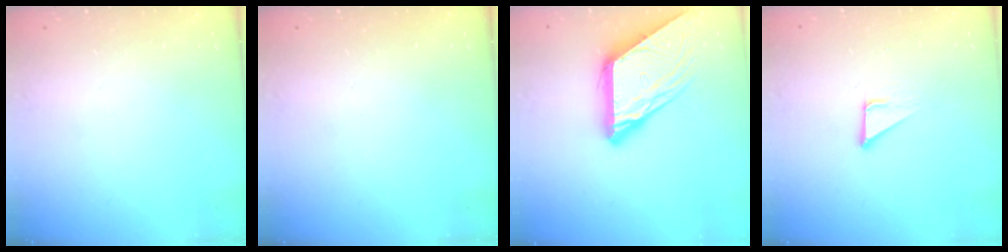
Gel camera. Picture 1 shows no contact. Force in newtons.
{"total": 0.0}
{"total": 13.1, "press": 13.1, "slide": 1.3}
{"total": 2.1, "press": 2.1, "slide": 0.1}